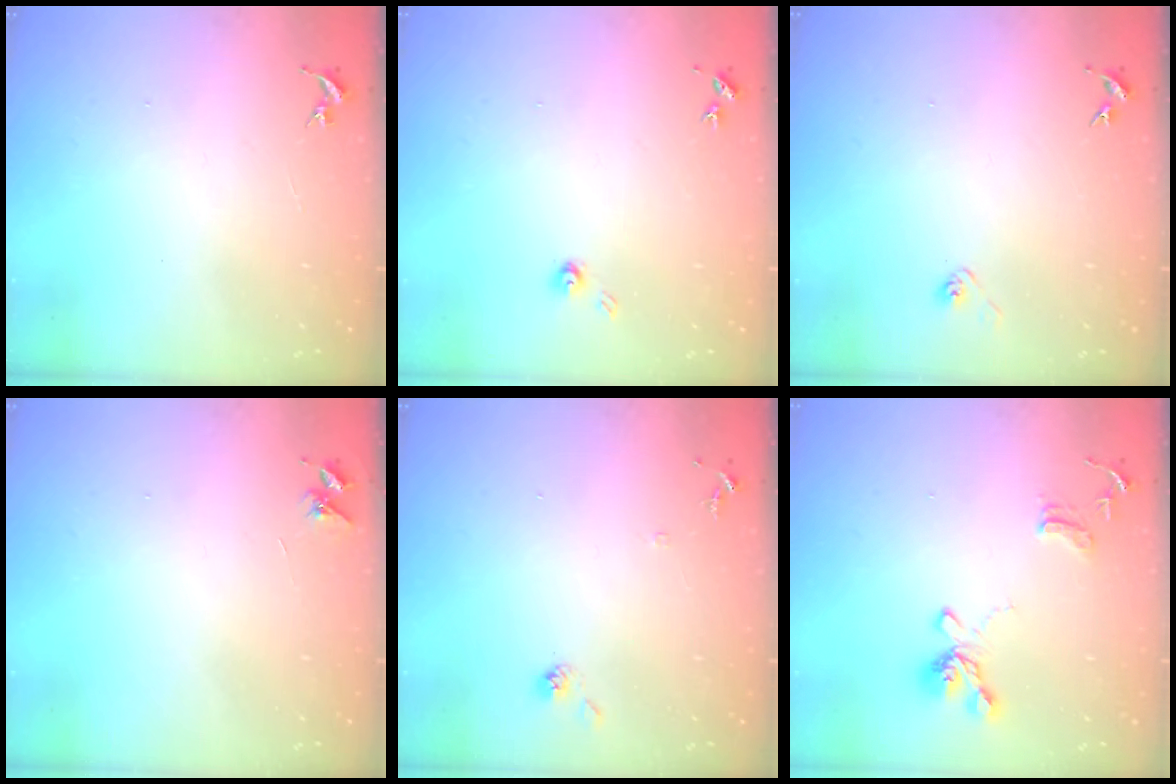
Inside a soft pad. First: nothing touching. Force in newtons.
{"total": 3.8, "press": 3.7, "slide": 0.2}
{"total": 2.8, "press": 2.6, "slide": 1.1}
{"total": 3.6, "press": 3.6, "slide": 0.5}
{"total": 7.3, "press": 7.3, "slide": 0.4}
{"total": 14.7, "press": 14.6, "slide": 1.5}